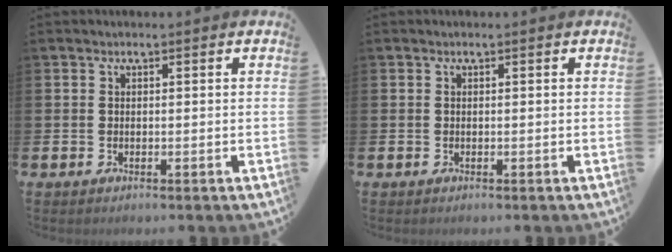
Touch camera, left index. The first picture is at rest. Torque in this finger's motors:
{"motor_torque": [0.00, 0.00, 0.00, 0.00]}